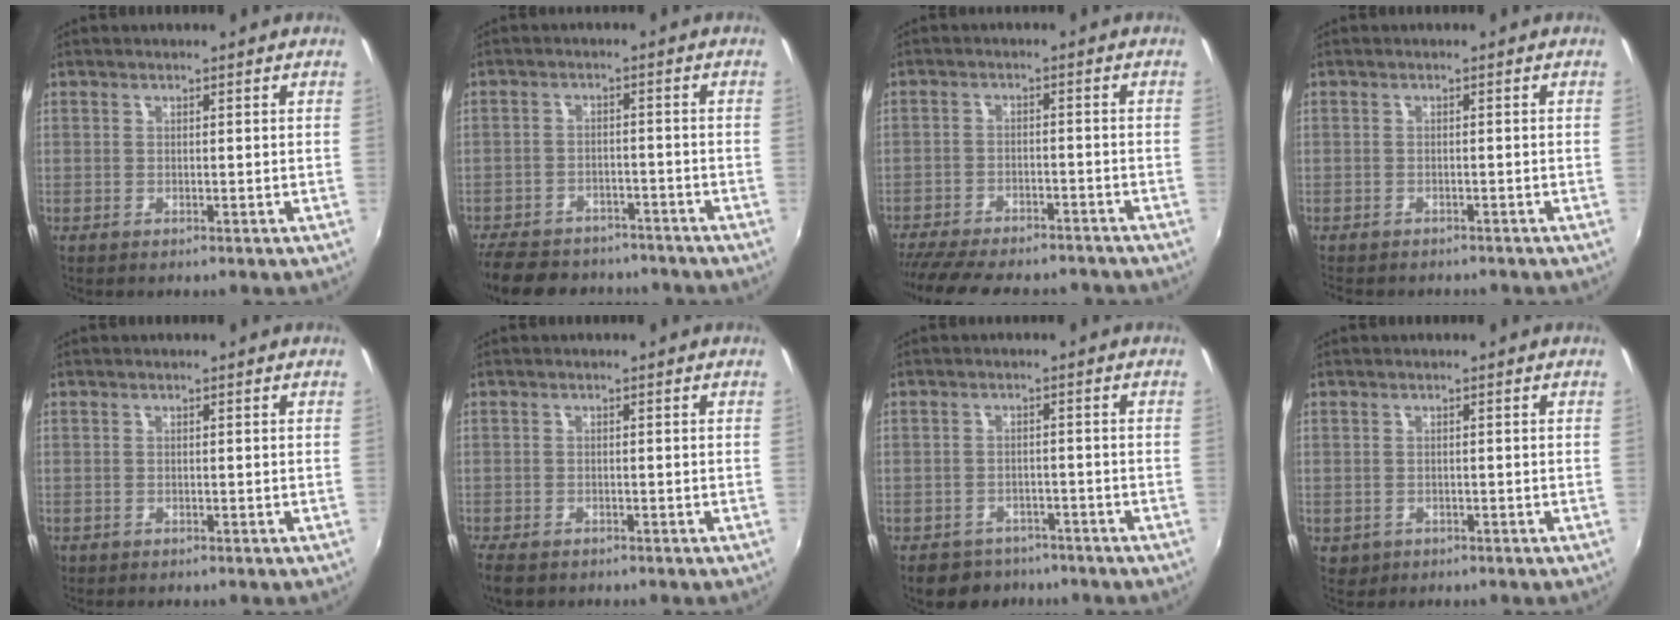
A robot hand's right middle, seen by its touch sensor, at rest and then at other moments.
{"total": 17.0, "force": [-14.0, 7.4, 6.3], "torque": [-0.158, 0.003, -0.201]}
{"total": 17.3, "force": [-14.7, 4.9, 7.6], "torque": [-0.164, -0.034, -0.213]}
{"total": 4.0, "force": [-3.5, 1.3, 1.3], "torque": [-0.035, -0.018, -0.053]}
{"total": 0.7, "force": [-0.4, 0.6, 0.1], "torque": [-0.003, -0.003, -0.006]}
{"total": 4.4, "force": [-3.3, 2.0, 2.2], "torque": [-0.055, -0.019, -0.060]}
{"total": 6.9, "force": [-5.4, 4.1, 1.5], "torque": [-0.043, 0.005, -0.077]}
{"total": 2.4, "force": [-0.7, 2.1, 0.9], "torque": [-0.022, -0.004, -0.005]}